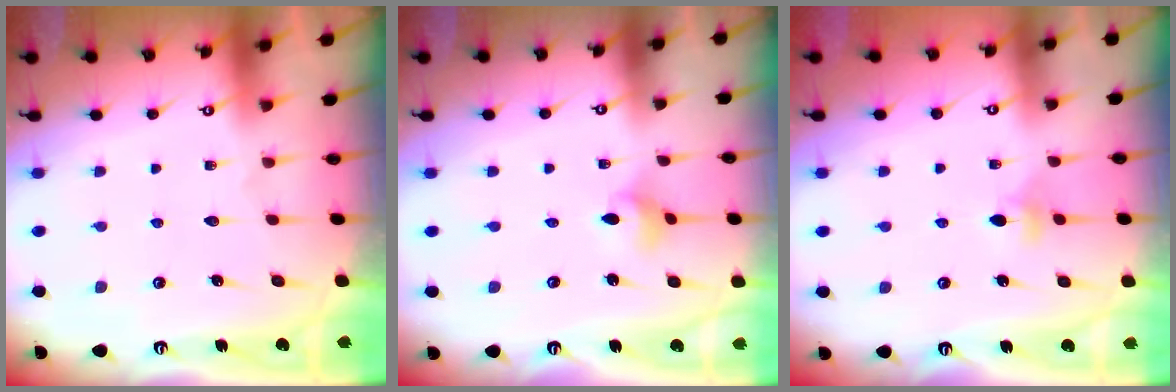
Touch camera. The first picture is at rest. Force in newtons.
{"total": 2.9, "press": 2.9, "slide": 0.5}
{"total": 3.6, "press": 3.5, "slide": 1.0}